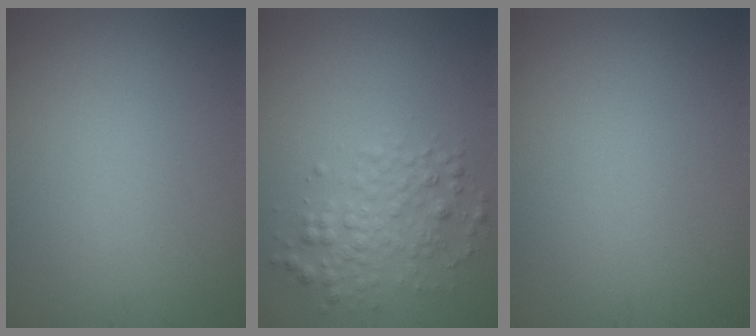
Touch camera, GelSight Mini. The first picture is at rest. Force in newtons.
{"total": 2.9, "press": 2.9, "slide": 0.0}
{"total": 0.0}